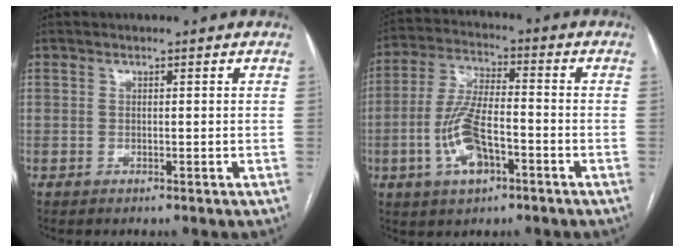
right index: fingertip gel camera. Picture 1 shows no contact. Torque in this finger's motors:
{"motor_torque": [0.43, -0.28, 0.30, 0.08]}